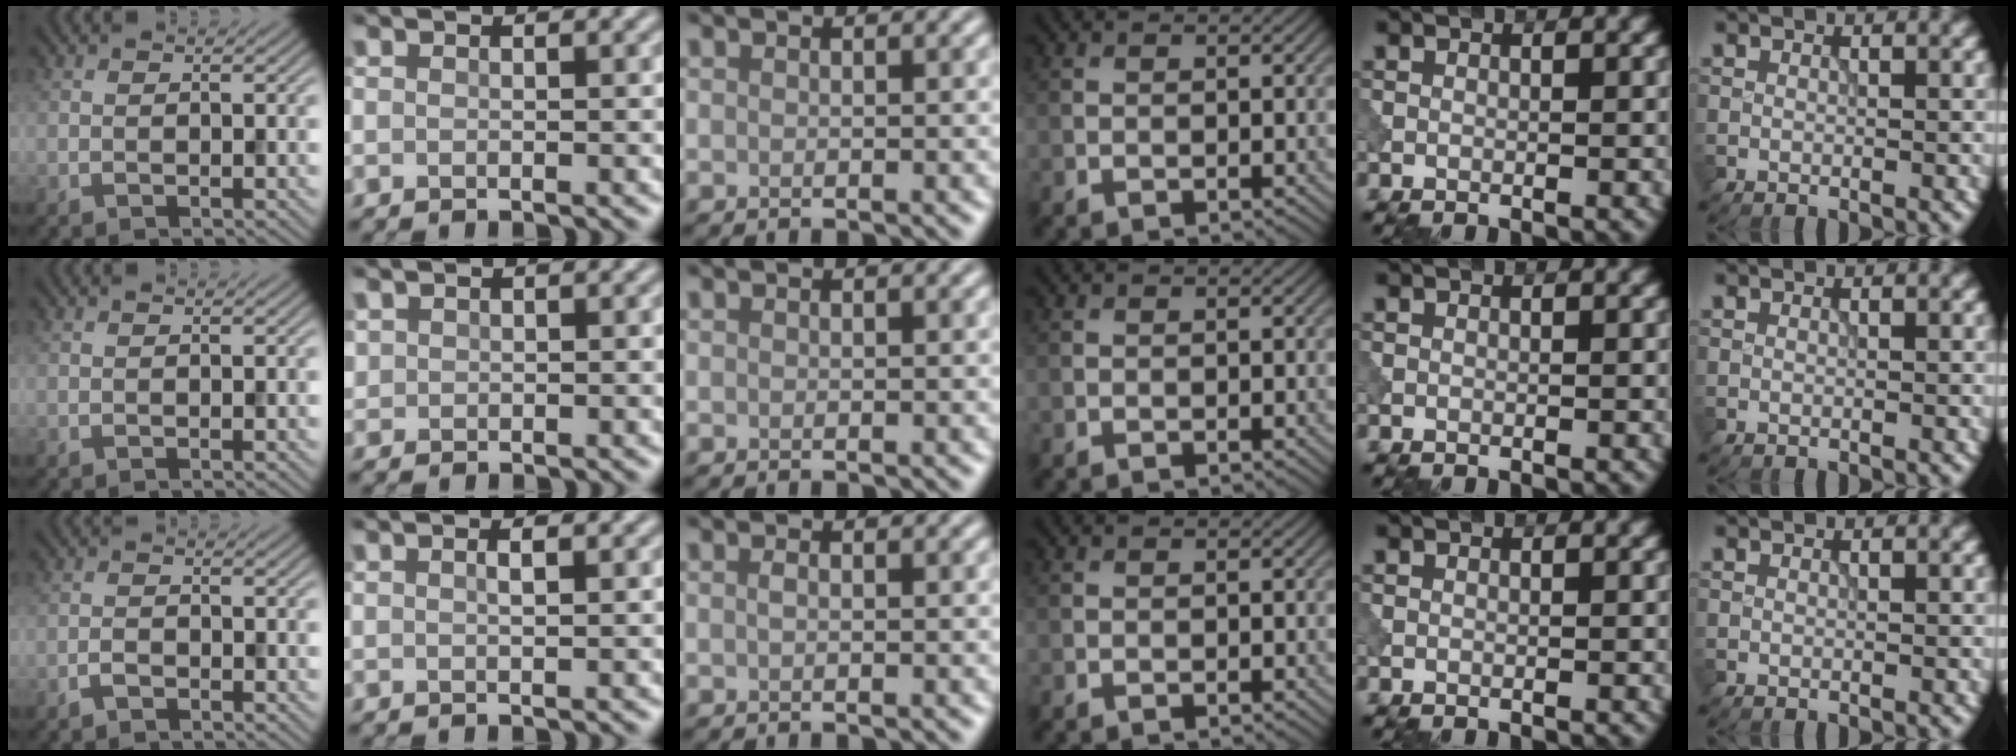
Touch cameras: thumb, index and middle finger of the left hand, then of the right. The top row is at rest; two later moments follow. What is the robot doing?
{"motion": "dispense", "object": "pipette"}